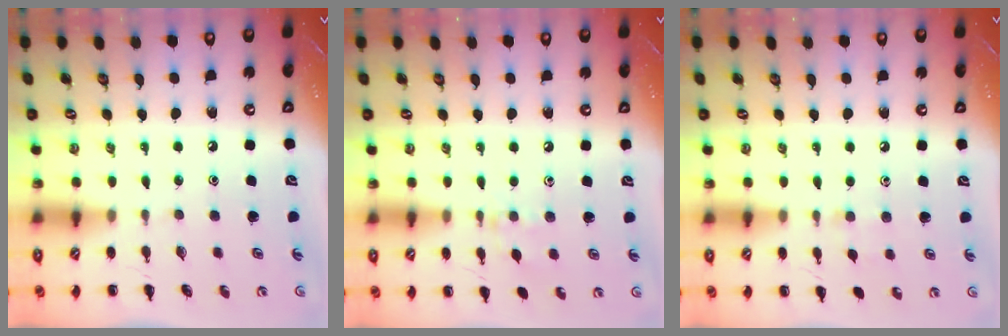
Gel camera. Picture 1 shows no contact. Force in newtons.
{"total": 6.5, "press": 6.3, "slide": 1.6}
{"total": 5.8, "press": 5.5, "slide": 1.8}